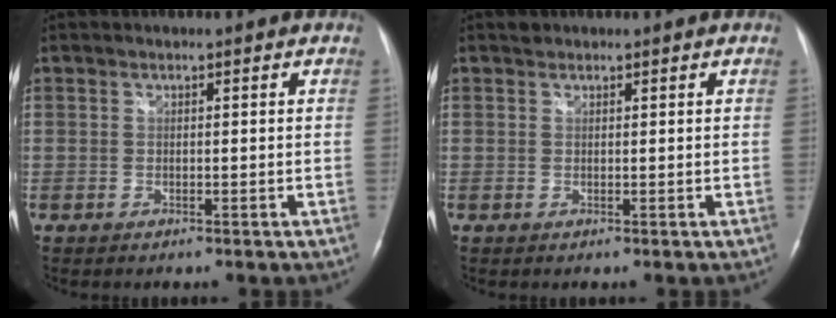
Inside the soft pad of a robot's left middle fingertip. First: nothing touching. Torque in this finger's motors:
{"motor_torque": [-0.06, 0.12, -0.11, -0.01]}